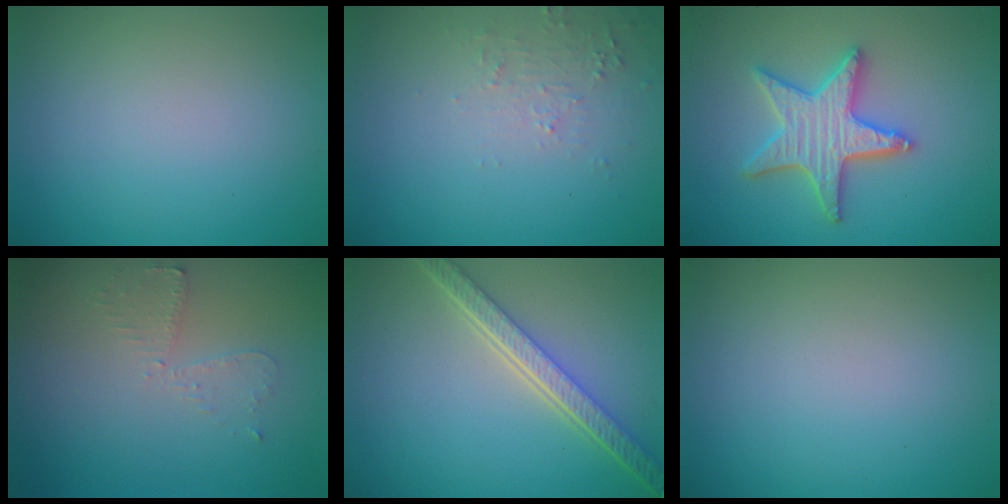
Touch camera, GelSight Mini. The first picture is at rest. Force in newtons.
{"total": 2.1, "press": 2.0, "slide": 0.5}
{"total": 5.2, "press": 5.1, "slide": 0.8}
{"total": 1.9, "press": 1.9, "slide": 0.4}
{"total": 5.5, "press": 4.1, "slide": 3.7}
{"total": 0.0}